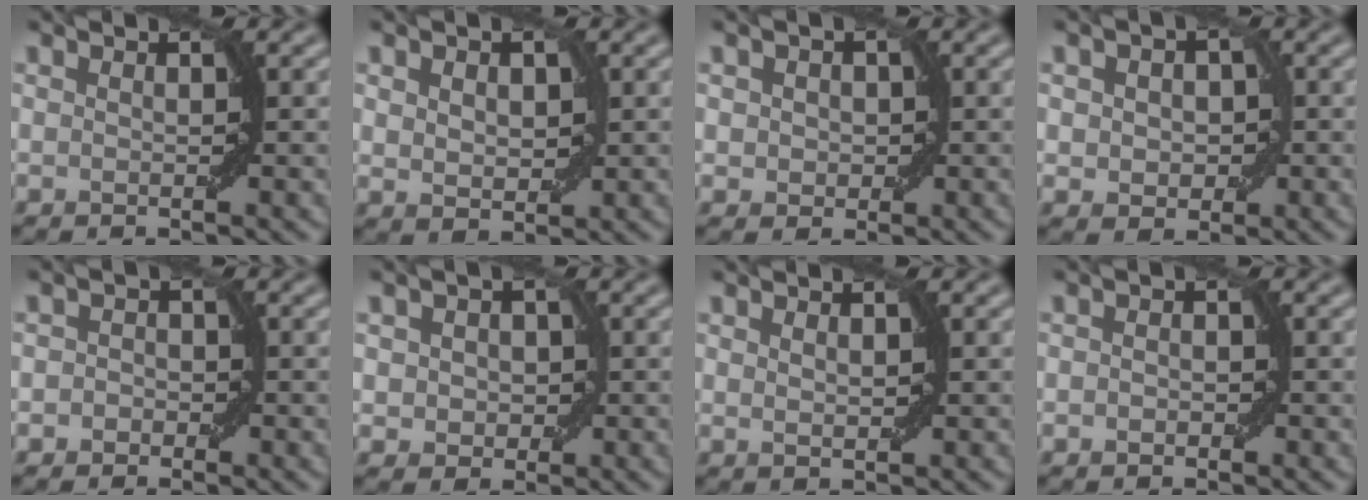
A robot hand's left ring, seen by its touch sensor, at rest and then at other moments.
{"total": 2.3, "force": [0.7, 1.7, 1.5], "torque": [-0.027, -0.002, 0.017]}
{"total": 1.9, "force": [0.2, 1.7, 0.9], "torque": [-0.010, 0.003, -0.001]}
{"total": 3.4, "force": [0.2, 2.6, 2.1], "torque": [-0.028, 0.006, -0.003]}
{"total": 1.5, "force": [-0.4, 1.3, 0.5], "torque": [0.008, 0.003, -0.018]}
{"total": 2.8, "force": [0.2, 2.3, 1.6], "torque": [-0.019, 0.006, -0.007]}
{"total": 0.9, "force": [0.4, 0.4, 0.7], "torque": [-0.013, -0.001, 0.011]}
{"total": 1.1, "force": [-0.3, 0.7, 0.7], "torque": [-0.009, 0.002, -0.005]}